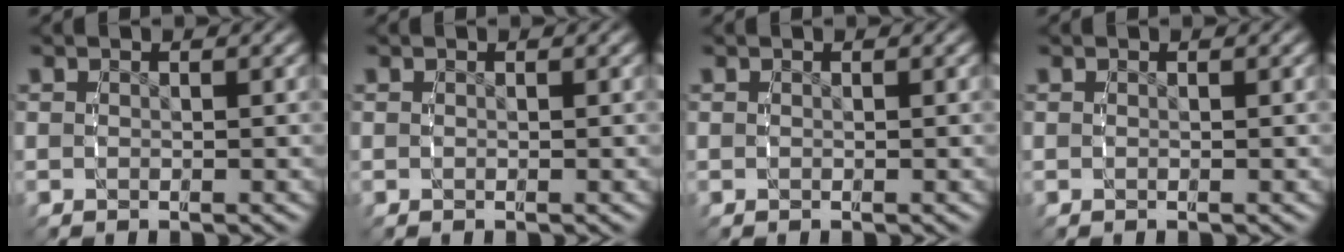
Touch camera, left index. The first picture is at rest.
{"total": 0.0}
{"total": 0.0}
{"total": 0.0}